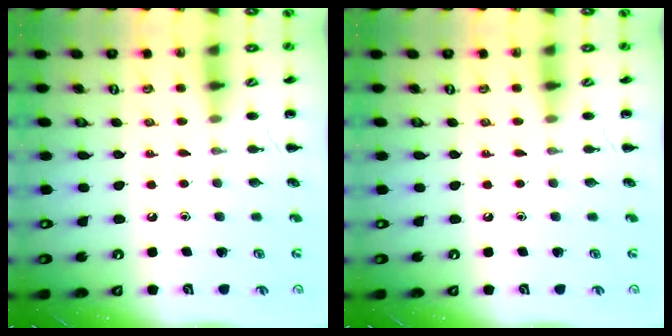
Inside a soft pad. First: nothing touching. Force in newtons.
{"total": 0.0}